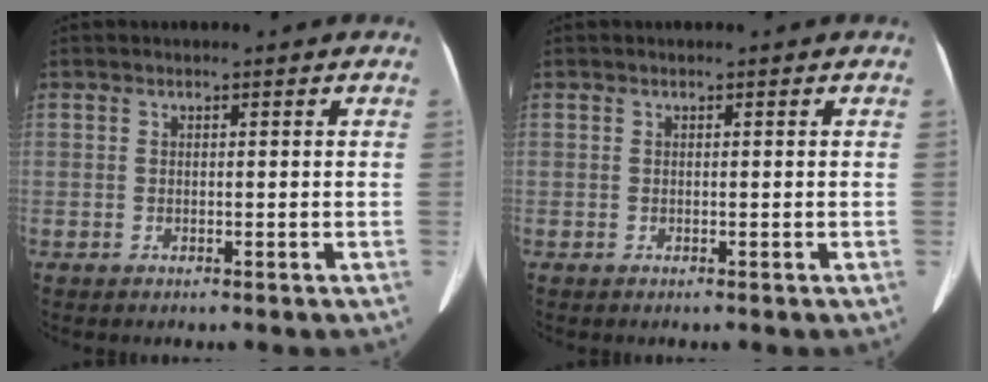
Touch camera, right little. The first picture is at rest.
{"total": 0.0}